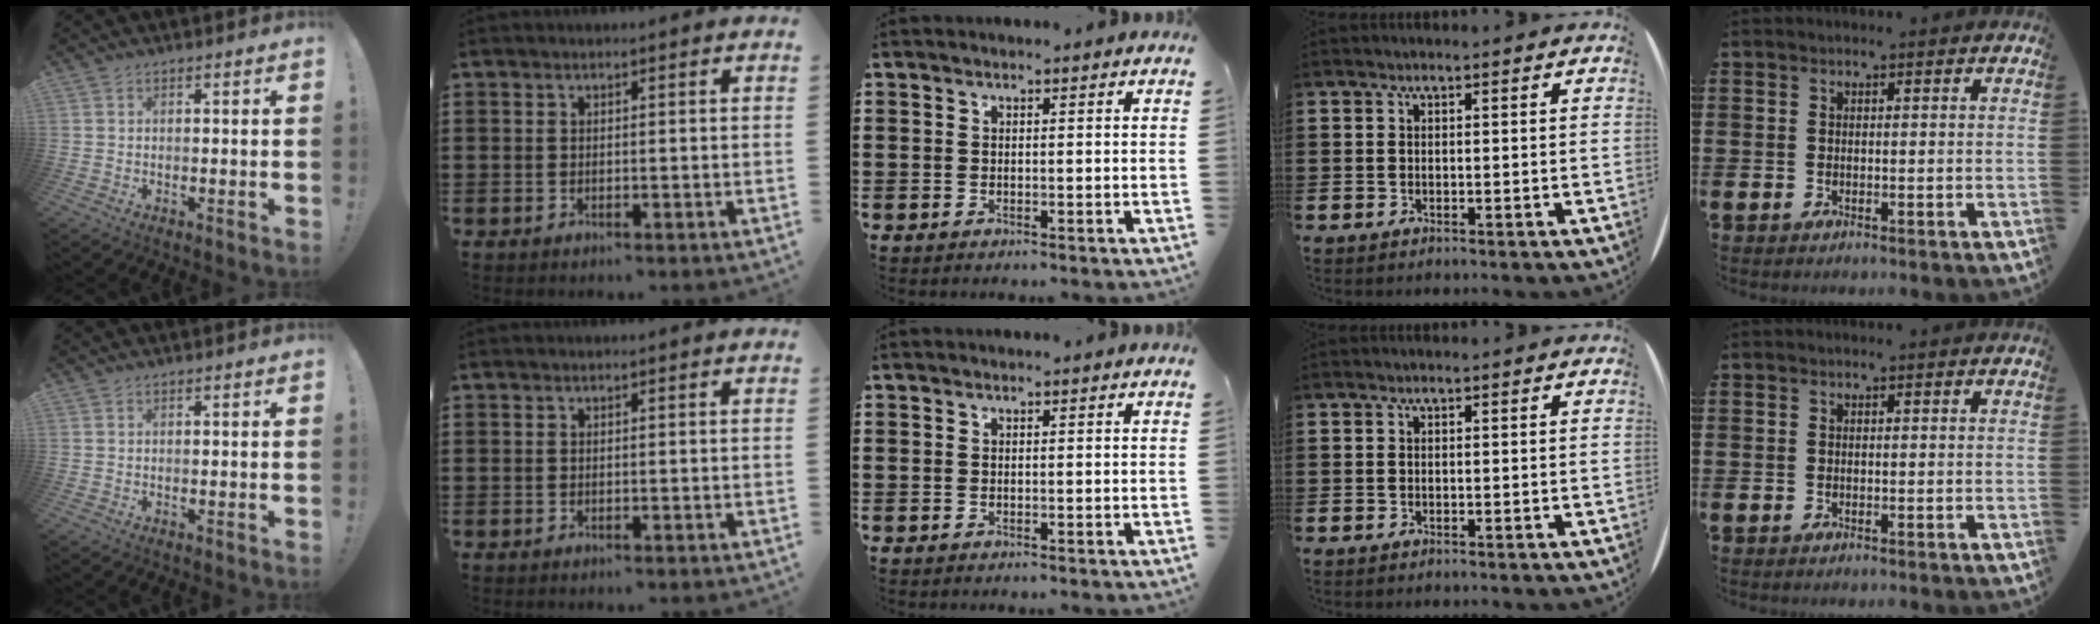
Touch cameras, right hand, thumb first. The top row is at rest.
{}